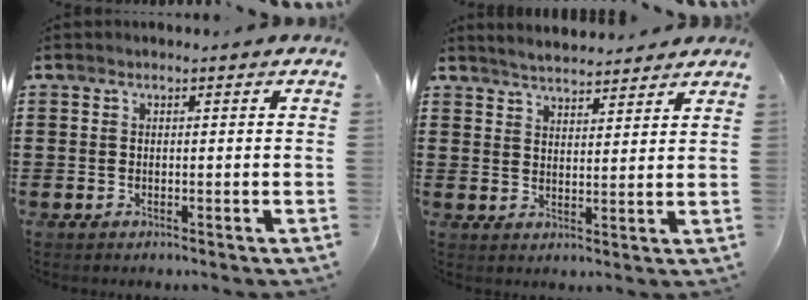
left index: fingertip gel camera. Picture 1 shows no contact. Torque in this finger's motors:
{"motor_torque": [2.14, 0.00, 0.61, 0.04]}